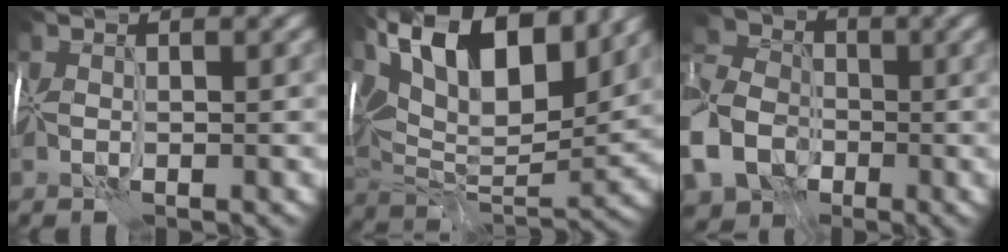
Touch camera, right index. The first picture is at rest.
{"total": 16.5, "force": [8.4, 7.4, 12.1], "torque": [-0.213, 0.043, 0.133]}
{"total": 10.1, "force": [-4.3, 7.7, 5.0], "torque": [-0.134, -0.015, -0.099]}